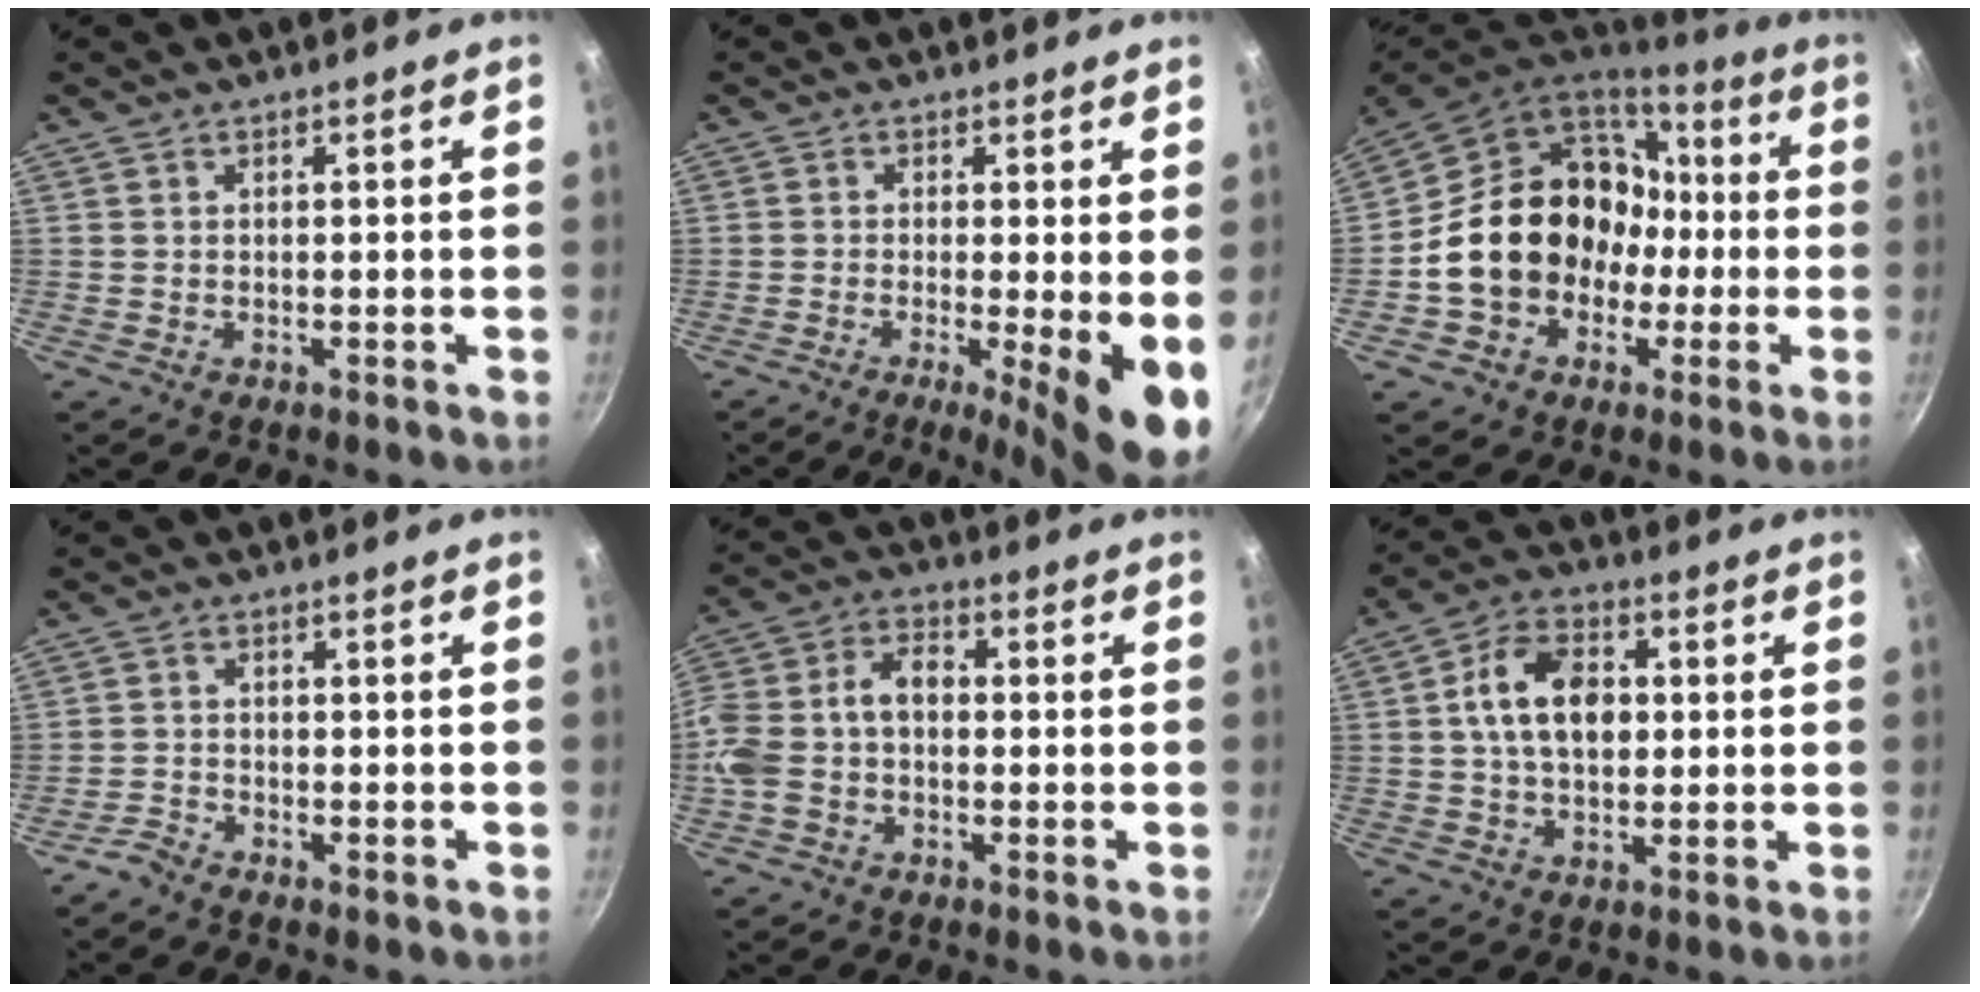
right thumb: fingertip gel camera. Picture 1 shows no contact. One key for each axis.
{"total": 9.6, "fx": -1.7, "fy": 1.6, "fz": 9.3, "tx": -0.123, "ty": -0.012, "tz": -0.023}
{"total": 20.1, "fx": -1.6, "fy": 16.6, "fz": 11.2, "tx": -0.165, "ty": 0.062, "tz": -0.012}
{"total": 2.5, "fx": -2.3, "fy": 0.8, "fz": 0.6, "tx": -0.022, "ty": 0.019, "tz": -0.046}
{"total": 11.7, "fx": -1.9, "fy": 8.0, "fz": 8.4, "tx": -0.159, "ty": 0.047, "tz": -0.050}
{"total": 11.5, "fx": 1.3, "fy": 7.7, "fz": 8.5, "tx": -0.124, "ty": 0.016, "tz": 0.011}